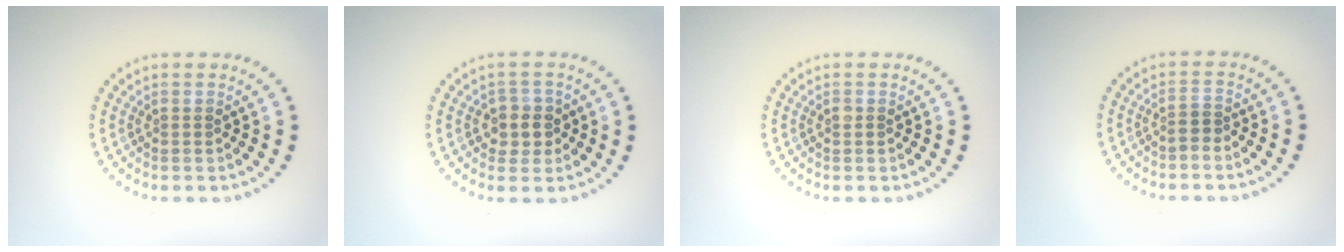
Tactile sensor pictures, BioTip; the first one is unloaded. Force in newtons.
{"total": 2.5, "press": 2.2, "slide": 1.1}
{"total": 0.7, "press": 0.6, "slide": 0.1}
{"total": 1.0, "press": 0.7, "slide": 0.7}